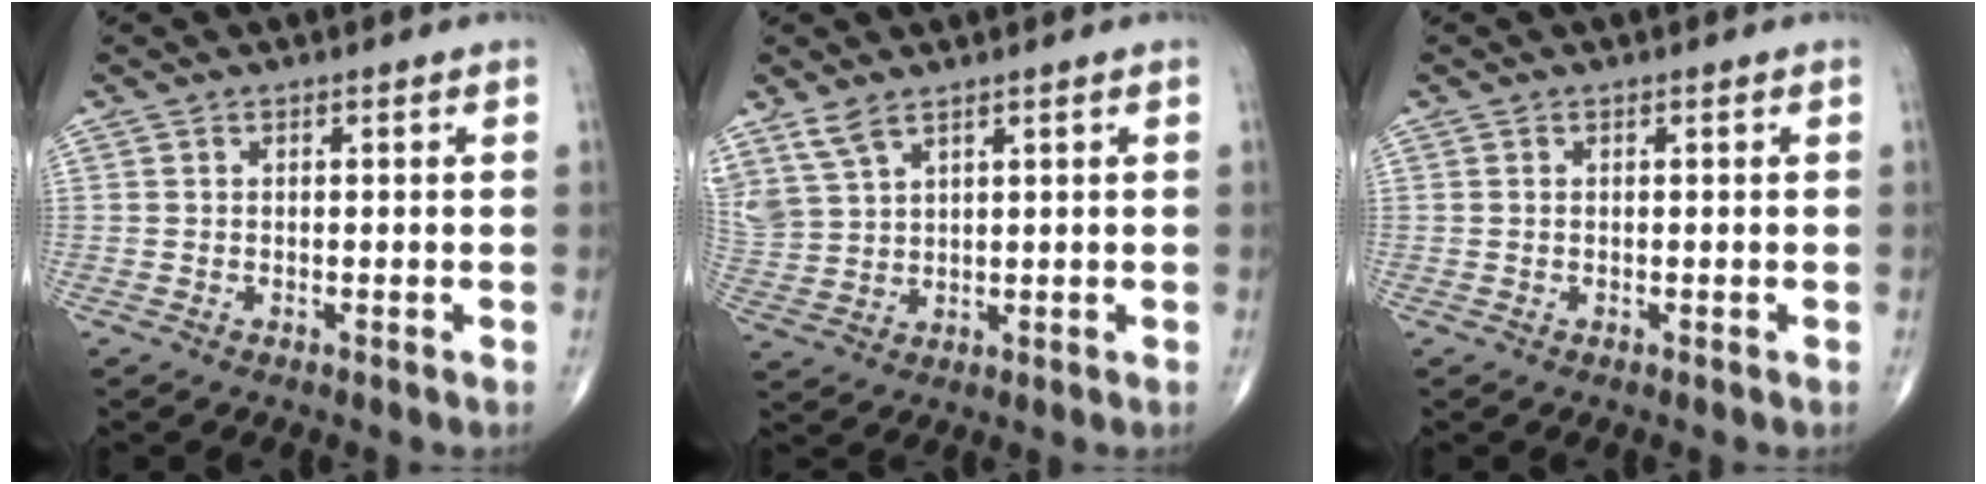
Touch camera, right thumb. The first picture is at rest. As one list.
[{"total": 5.6, "force": [4.1, 2.4, 3.0], "torque": [-0.064, -0.010, 0.097]}, {"total": 0.0}]